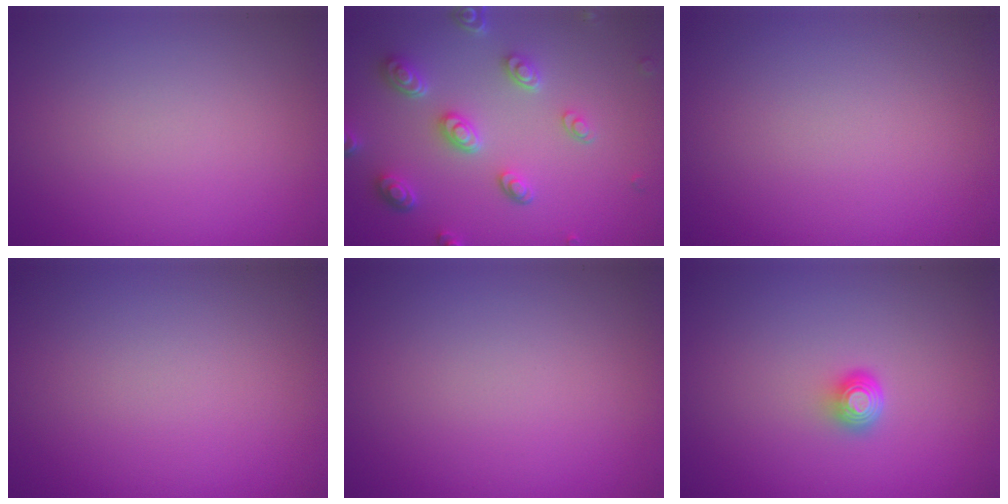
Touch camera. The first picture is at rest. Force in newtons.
{"total": 4.7, "press": 3.8, "slide": 2.8}
{"total": 0.0}
{"total": 0.0}
{"total": 0.0}
{"total": 1.6, "press": 1.2, "slide": 1.1}